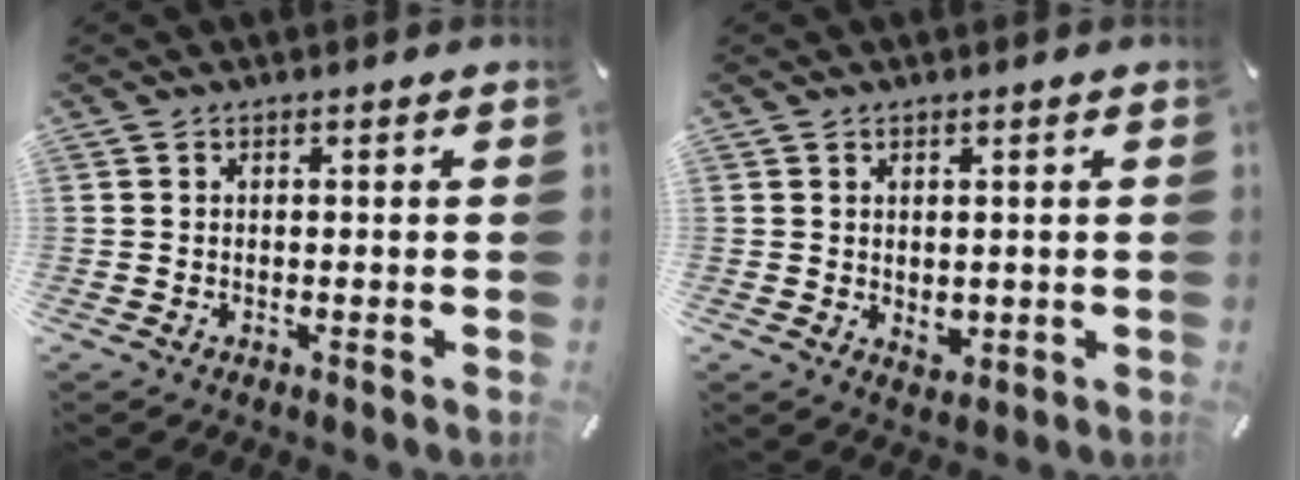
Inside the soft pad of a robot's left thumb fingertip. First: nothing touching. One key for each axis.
{"total": 2.5, "fx": 0.5, "fy": 2.1, "fz": 1.3, "tx": -0.007, "ty": -0.004, "tz": 0.007}